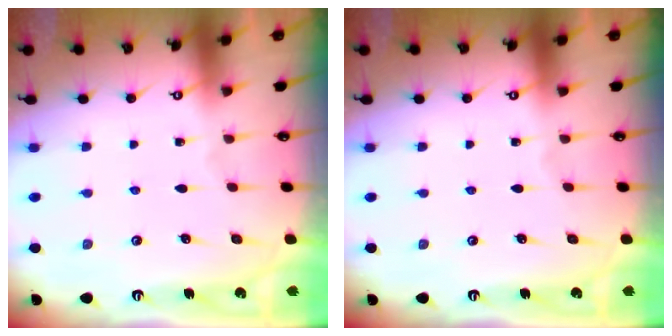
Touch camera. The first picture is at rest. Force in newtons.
{"total": 0.0}